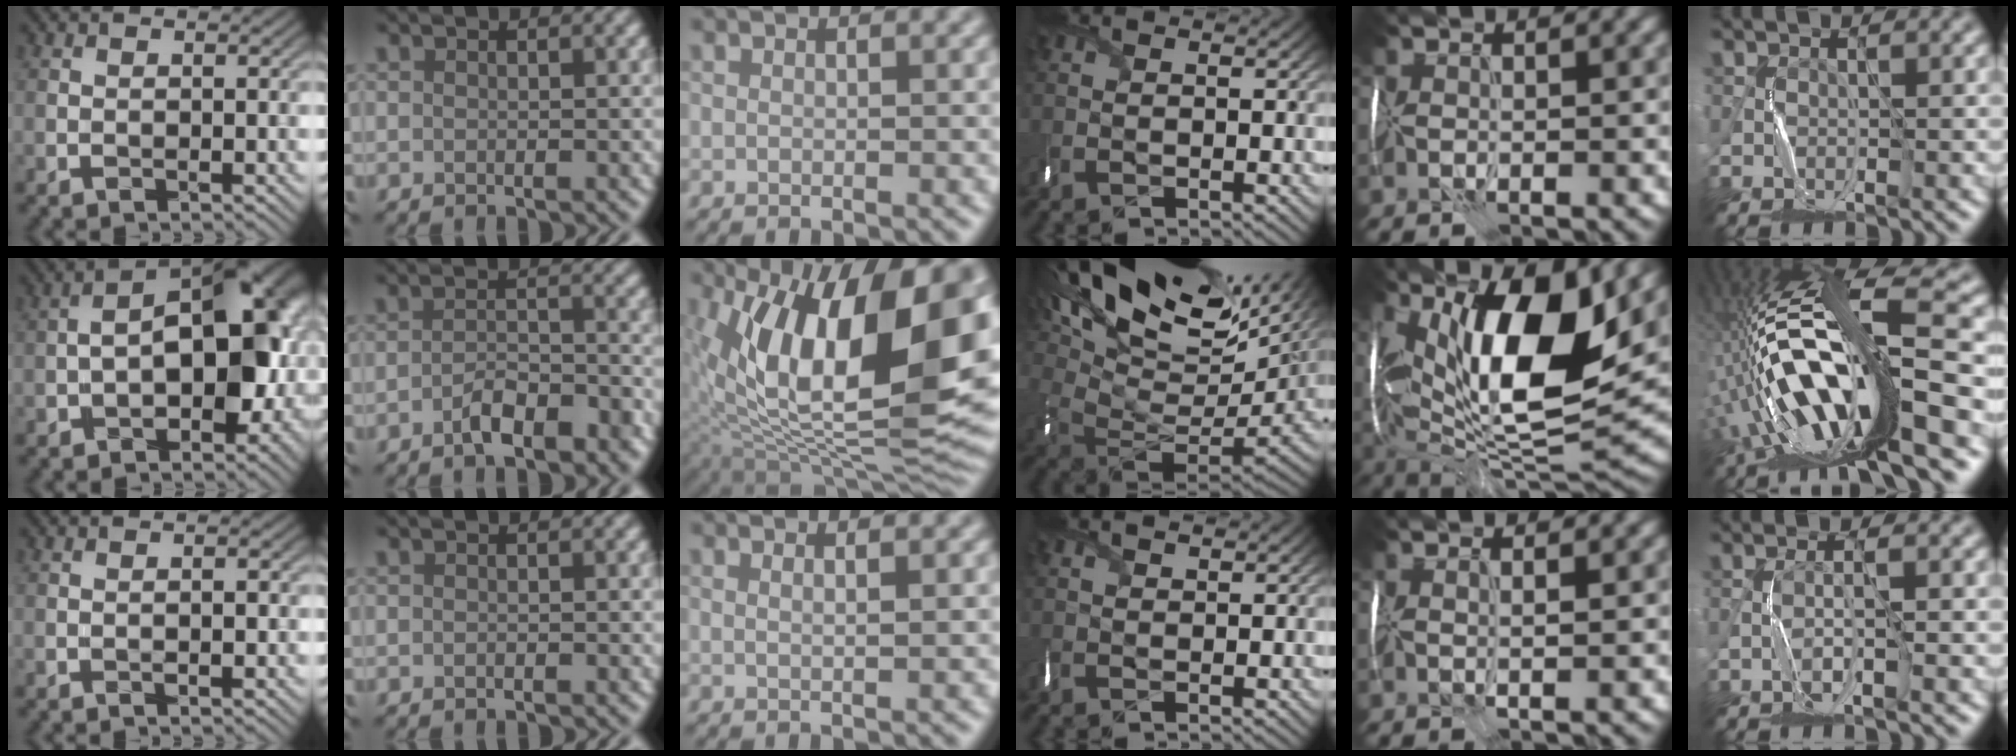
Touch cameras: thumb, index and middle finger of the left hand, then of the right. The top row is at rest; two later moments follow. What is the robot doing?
{"motion": "wrap", "object": "thread"}